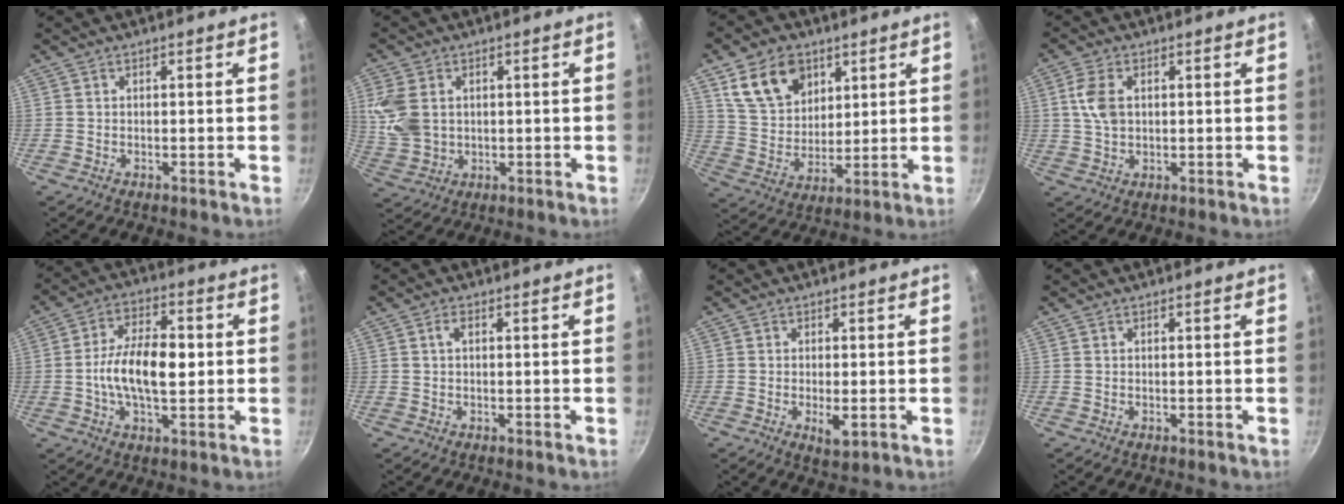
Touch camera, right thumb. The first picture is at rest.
{"total": 8.7, "force": [1.8, 6.6, 5.4], "torque": [-0.105, -0.008, 0.046]}
{"total": 13.9, "force": [6.7, 9.9, 7.1], "torque": [-0.094, -0.024, 0.131]}
{"total": 6.2, "force": [1.4, 3.9, 4.6], "torque": [-0.086, 0.001, 0.027]}
{"total": 12.4, "force": [-0.2, 6.3, 10.7], "torque": [-0.173, 0.019, -0.014]}
{"total": 1.5, "force": [0.4, 0.7, 1.2], "torque": [-0.023, 0.007, 0.007]}
{"total": 3.3, "force": [-0.7, 1.2, 3.0], "torque": [-0.054, -0.007, -0.007]}
{"total": 0.0}